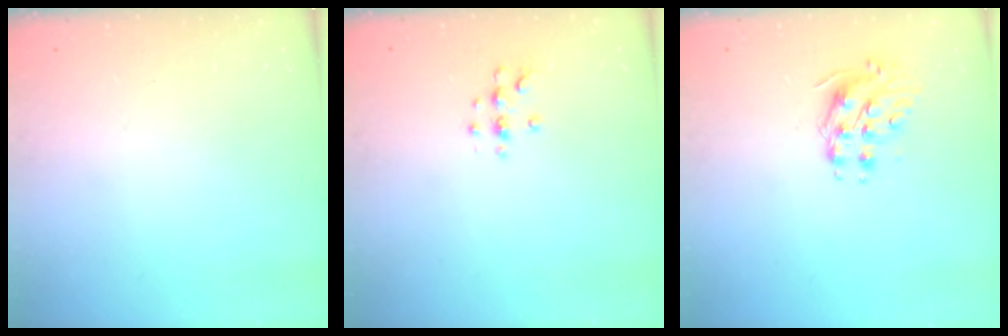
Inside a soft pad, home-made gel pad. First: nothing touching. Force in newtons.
{"total": 4.9, "press": 4.9, "slide": 0.5}
{"total": 8.4, "press": 8.4, "slide": 0.5}